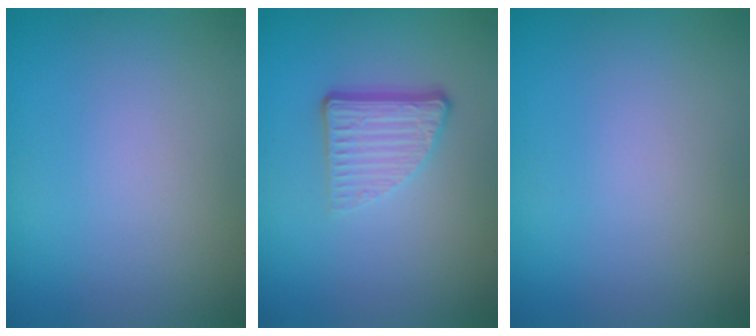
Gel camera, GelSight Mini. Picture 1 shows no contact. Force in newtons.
{"total": 3.7, "press": 2.4, "slide": 2.8}
{"total": 0.0}